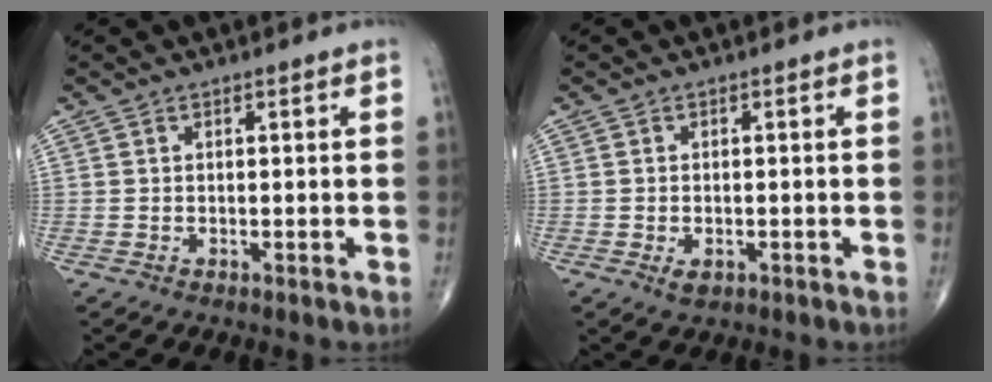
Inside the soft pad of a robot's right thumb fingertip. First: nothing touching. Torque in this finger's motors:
{"motor_torque": [-0.37, -0.28, 0.00, 0.09, 0.01]}